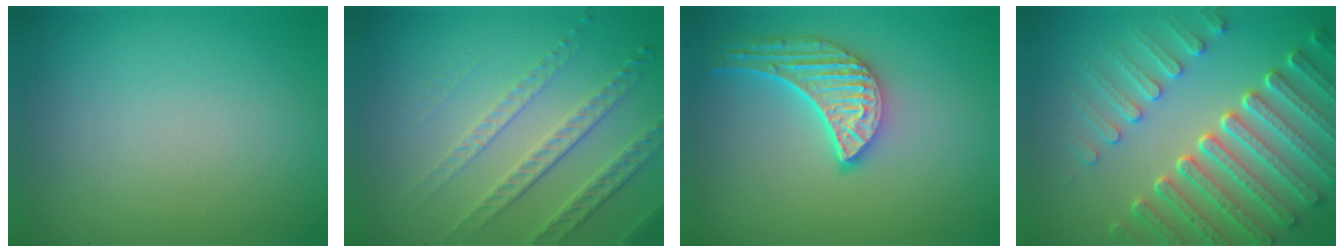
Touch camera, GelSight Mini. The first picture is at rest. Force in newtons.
{"total": 3.6, "press": 3.4, "slide": 1.3}
{"total": 5.0, "press": 4.0, "slide": 3.1}
{"total": 8.1, "press": 6.0, "slide": 5.4}